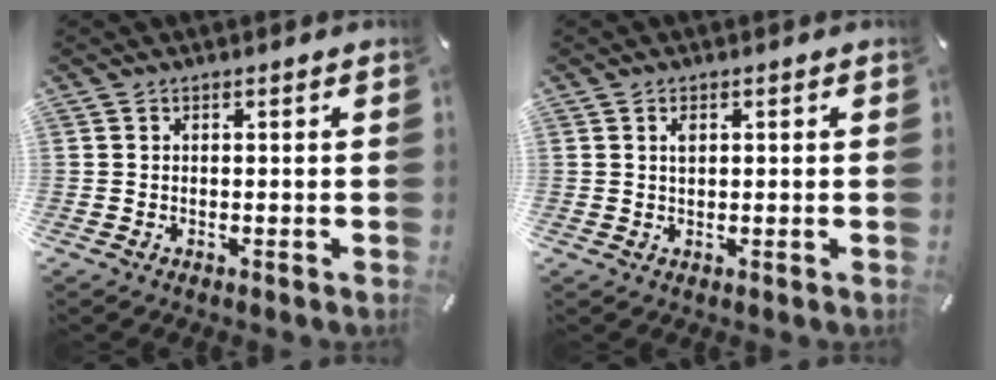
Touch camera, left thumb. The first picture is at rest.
{"total": 1.5, "force": [0.5, 0.9, 1.2], "torque": [-0.026, 0.003, 0.009]}